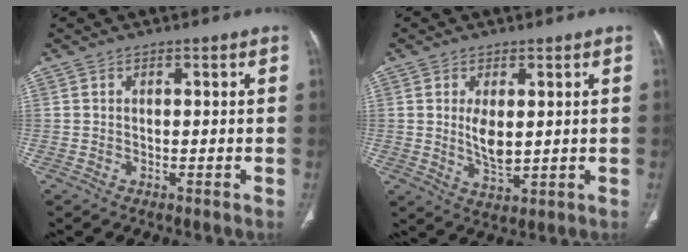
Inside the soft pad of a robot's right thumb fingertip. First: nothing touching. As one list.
[{"total": 5.5, "force": [0.8, 2.6, 4.7], "torque": [-0.082, -0.015, 0.022]}]